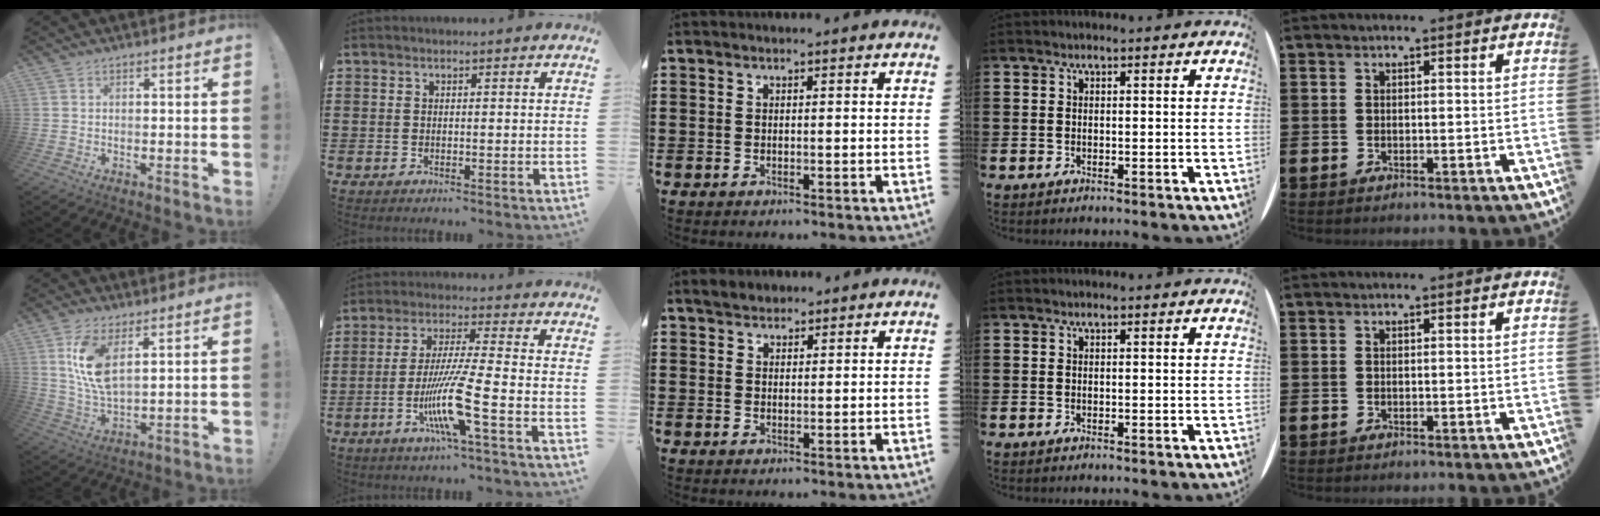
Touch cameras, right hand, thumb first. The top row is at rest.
{"thumb": {"total": 11.4, "force": [5.0, 5.0, 9.0], "torque": [-0.176, -0.026, 0.088]}, "index": {"total": 10.5, "force": [-4.1, 0.3, 9.7], "torque": [-0.200, -0.015, -0.084]}, "middle": {"total": 2.1, "force": [2.0, 0.5, -0.1], "torque": [-0.004, 0.006, 0.040]}}